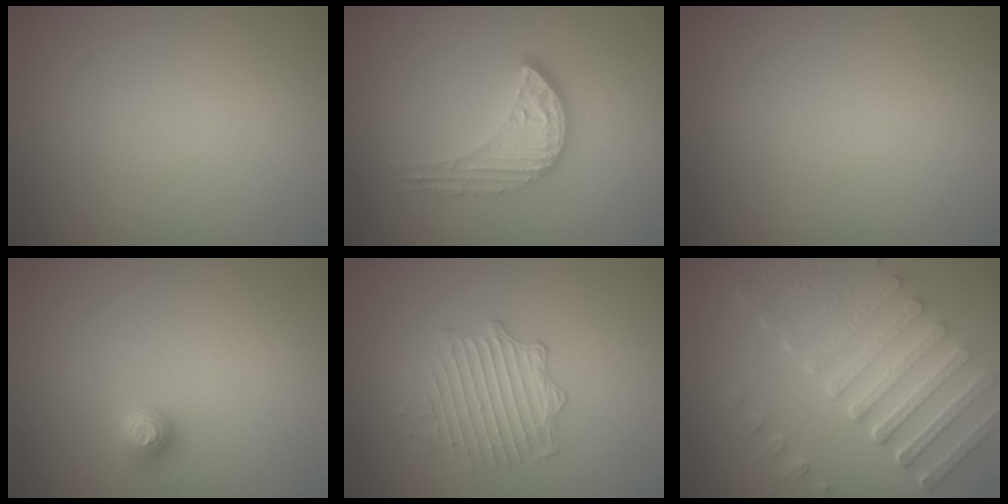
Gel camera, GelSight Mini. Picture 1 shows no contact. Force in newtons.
{"total": 3.2, "press": 2.9, "slide": 1.2}
{"total": 0.0}
{"total": 1.2, "press": 1.1, "slide": 0.4}
{"total": 2.6, "press": 2.0, "slide": 1.6}
{"total": 7.5, "press": 5.6, "slide": 5.0}